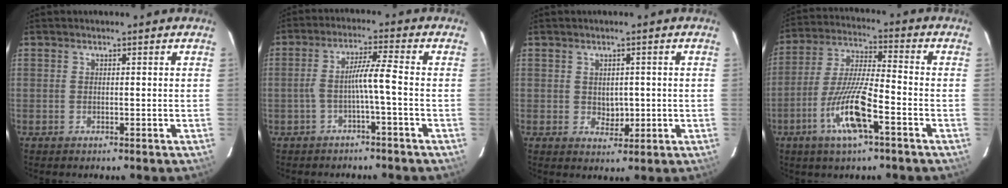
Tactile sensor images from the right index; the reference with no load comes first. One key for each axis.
{"total": 4.8, "fx": -1.4, "fy": -0.6, "fz": 4.6, "tx": -0.088, "ty": 0.021, "tz": -0.021}
{"total": 2.9, "fx": 0.1, "fy": 2.1, "fz": 2.0, "tx": -0.027, "ty": -0.002, "tz": 0.010}
{"total": 11.8, "fx": -5.1, "fy": 1.4, "fz": 10.6, "tx": -0.214, "ty": -0.007, "tz": -0.095}